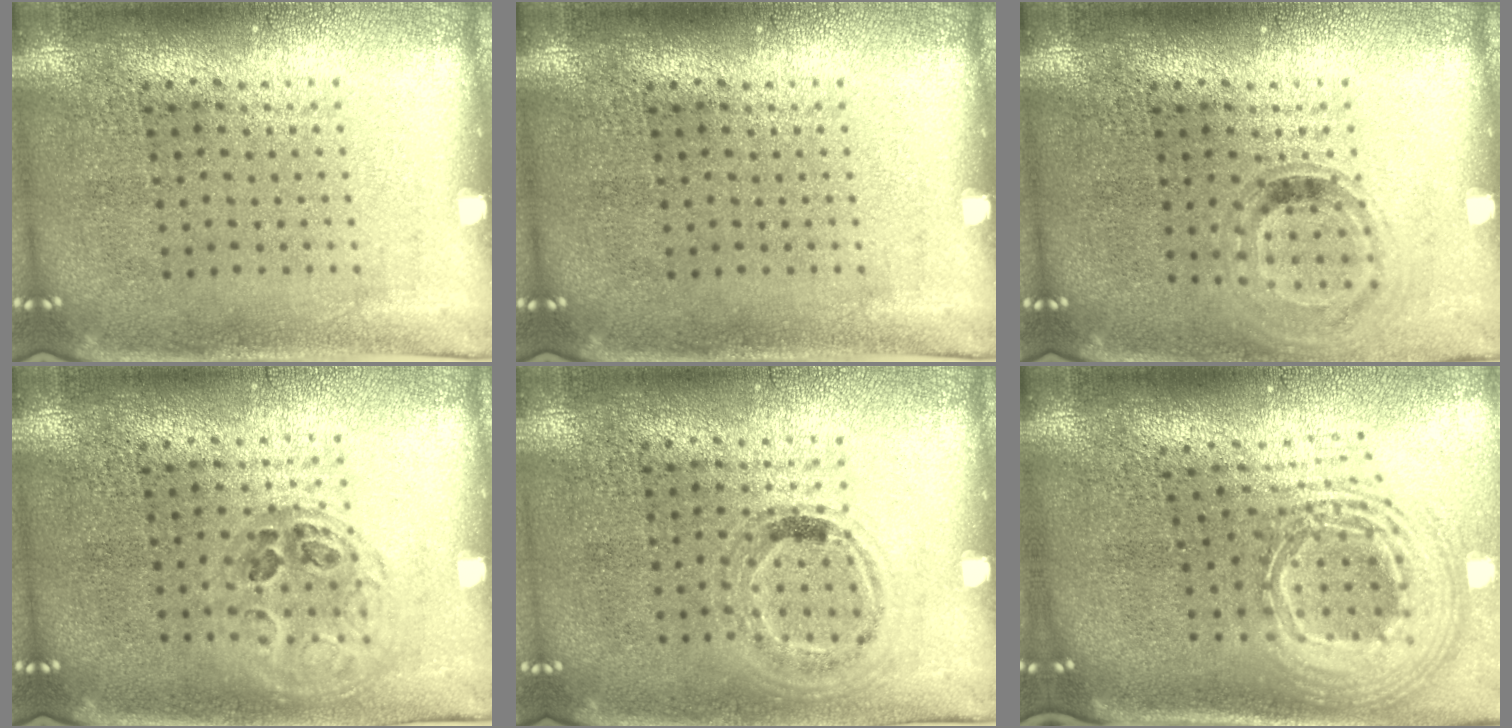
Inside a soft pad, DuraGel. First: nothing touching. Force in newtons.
{"total": 0.0}
{"total": 0.9, "press": 0.9, "slide": 0.3}
{"total": 0.9, "press": 0.9, "slide": 0.2}
{"total": 1.0, "press": 0.8, "slide": 0.7}
{"total": 2.8, "press": 1.9, "slide": 2.0}